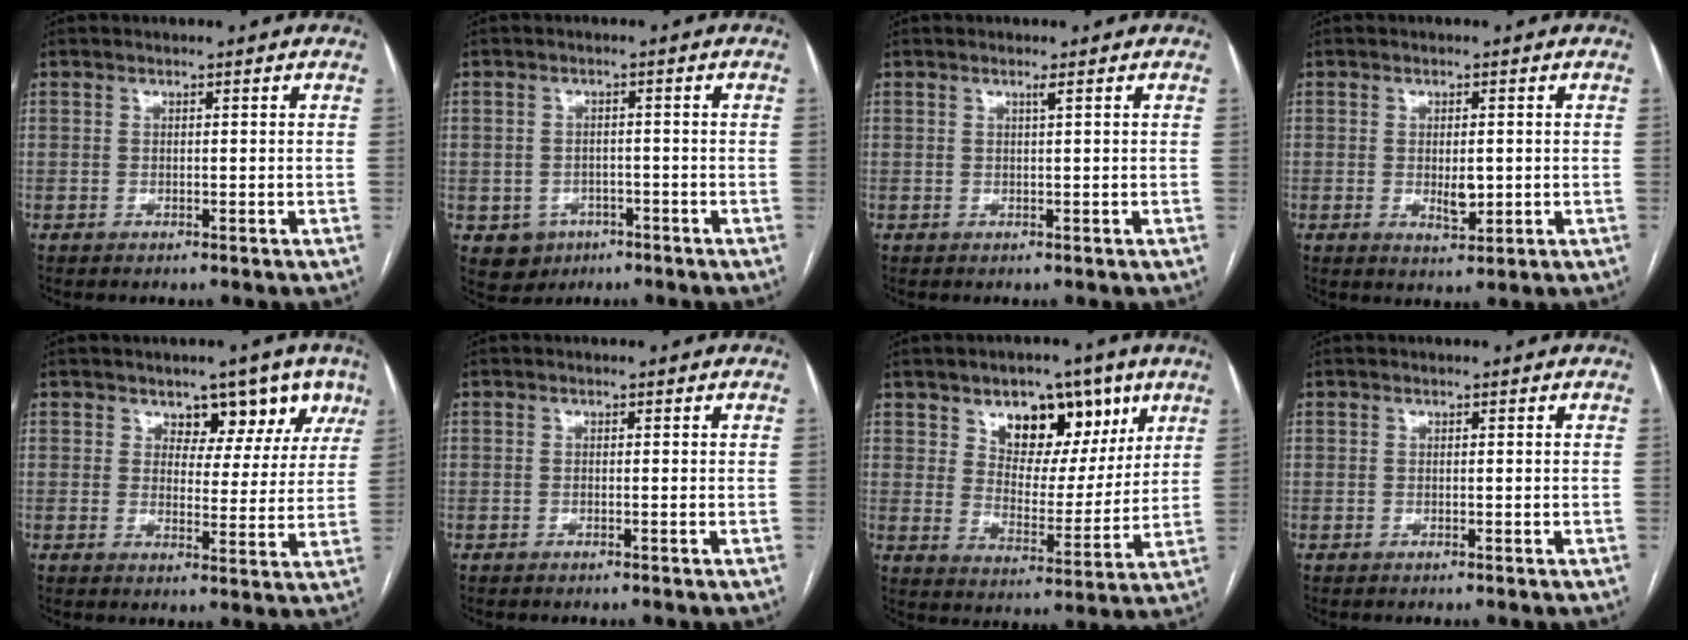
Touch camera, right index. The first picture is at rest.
{"total": 4.9, "force": [-2.1, 4.3, 0.8], "torque": [-0.007, 0.008, -0.023]}
{"total": 0.7, "force": [0.4, -0.2, 0.6], "torque": [-0.018, -0.003, 0.011]}
{"total": 3.2, "force": [0.0, 1.4, 2.9], "torque": [-0.043, -0.004, 0.007]}
{"total": 6.8, "force": [4.5, 4.3, 2.9], "torque": [-0.013, 0.004, 0.055]}
{"total": 0.0}
{"total": 11.5, "force": [6.4, 6.6, 6.9], "torque": [-0.094, 0.009, 0.107]}
{"total": 0.0}